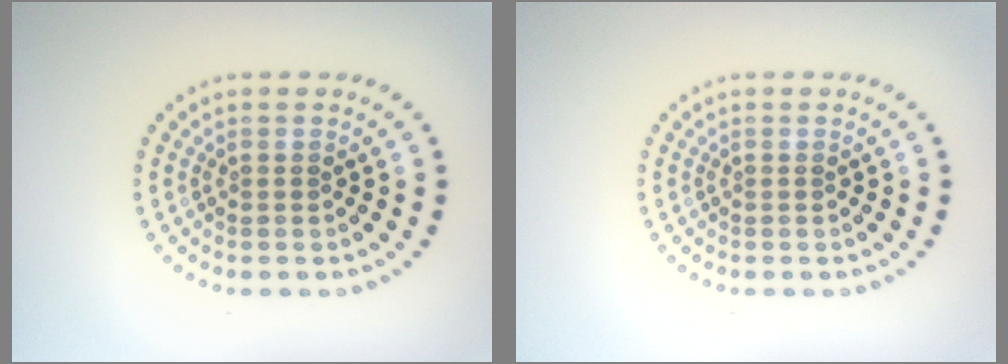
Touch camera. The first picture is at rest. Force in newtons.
{"total": 0.0}